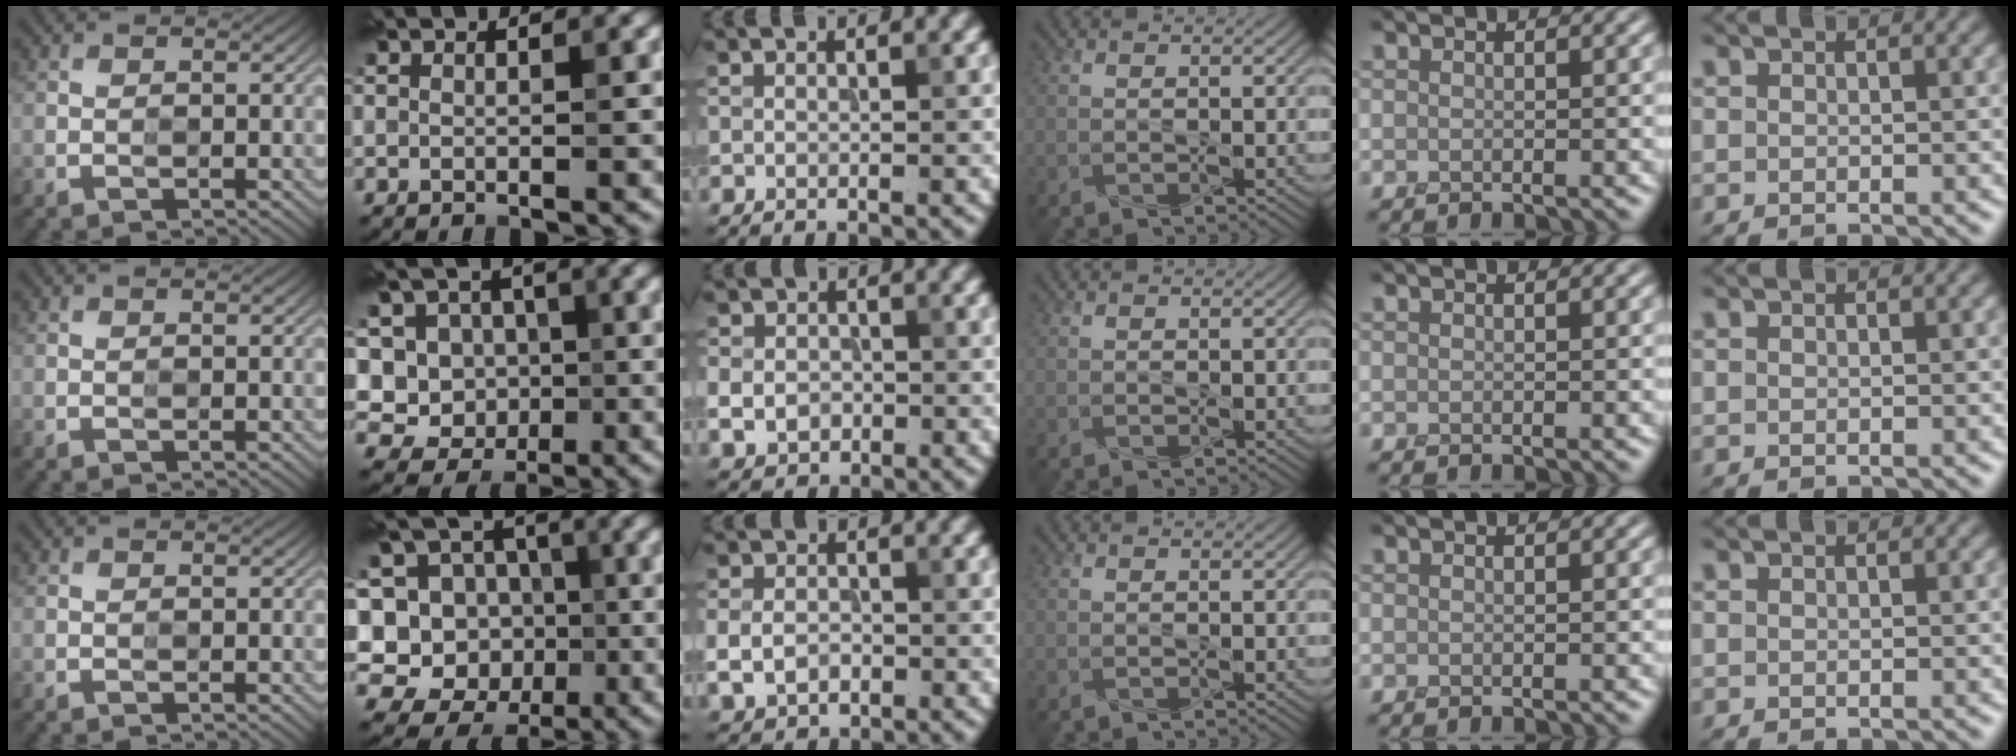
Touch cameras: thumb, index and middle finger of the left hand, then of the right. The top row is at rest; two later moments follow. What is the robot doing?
{"motion": "press", "object": "gel pad"}